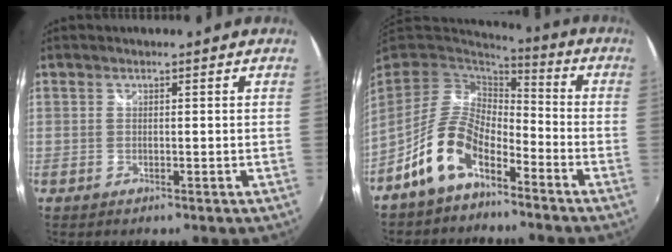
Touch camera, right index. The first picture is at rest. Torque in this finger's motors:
{"motor_torque": [1.11, -1.03, 0.80, 0.20]}